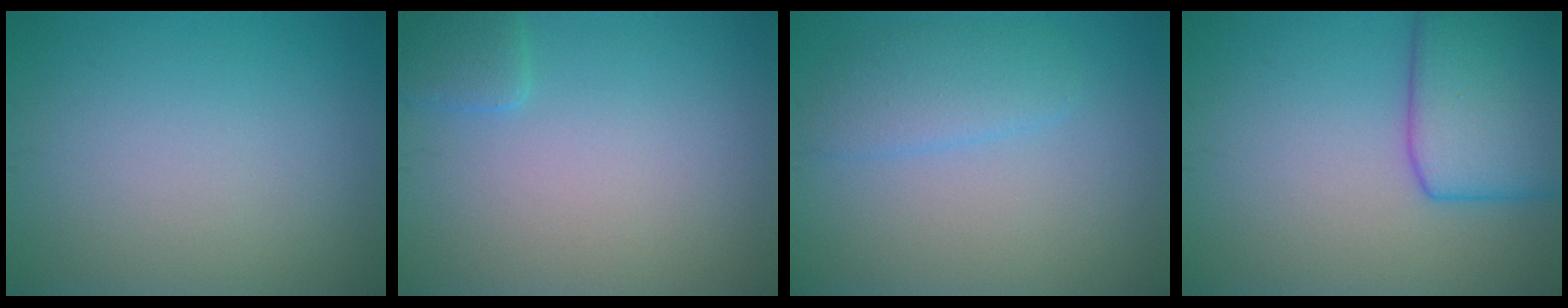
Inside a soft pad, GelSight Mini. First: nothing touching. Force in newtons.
{"total": 1.5, "press": 1.5, "slide": 0.1}
{"total": 2.7, "press": 2.7, "slide": 0.2}
{"total": 7.8, "press": 7.8, "slide": 0.4}